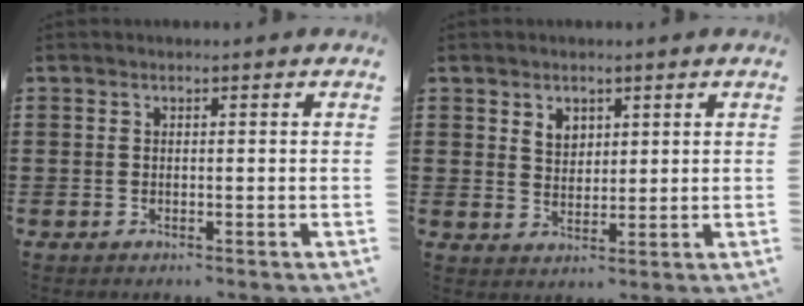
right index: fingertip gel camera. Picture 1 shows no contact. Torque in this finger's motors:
{"motor_torque": [0.07, -0.07, 0.03, 0.04]}